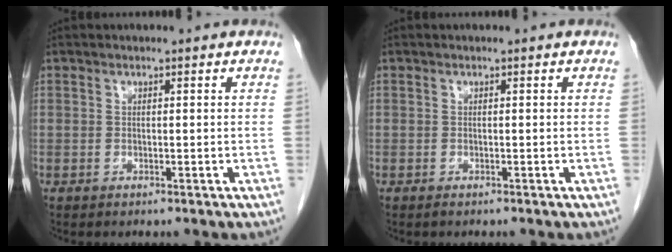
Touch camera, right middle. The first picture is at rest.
{"total": 0.0}